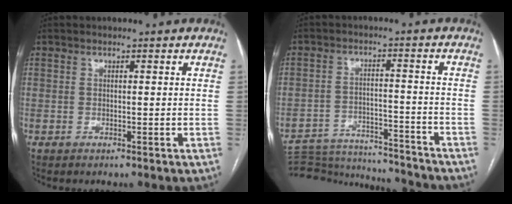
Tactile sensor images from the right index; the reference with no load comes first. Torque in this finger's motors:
{"motor_torque": [-0.51, -0.55, -1.05, -0.12]}